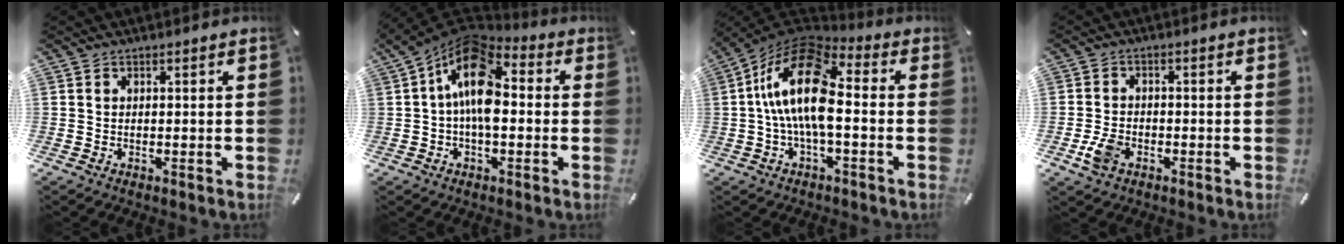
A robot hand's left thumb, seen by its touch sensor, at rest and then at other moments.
{"total": 15.6, "force": [0.8, 8.9, 12.7], "torque": [-0.230, -0.010, 0.011]}
{"total": 17.5, "force": [-0.2, 8.3, 15.4], "torque": [-0.299, 0.002, 0.000]}
{"total": 5.1, "force": [-2.2, 3.6, 2.9], "torque": [-0.072, 0.004, -0.043]}